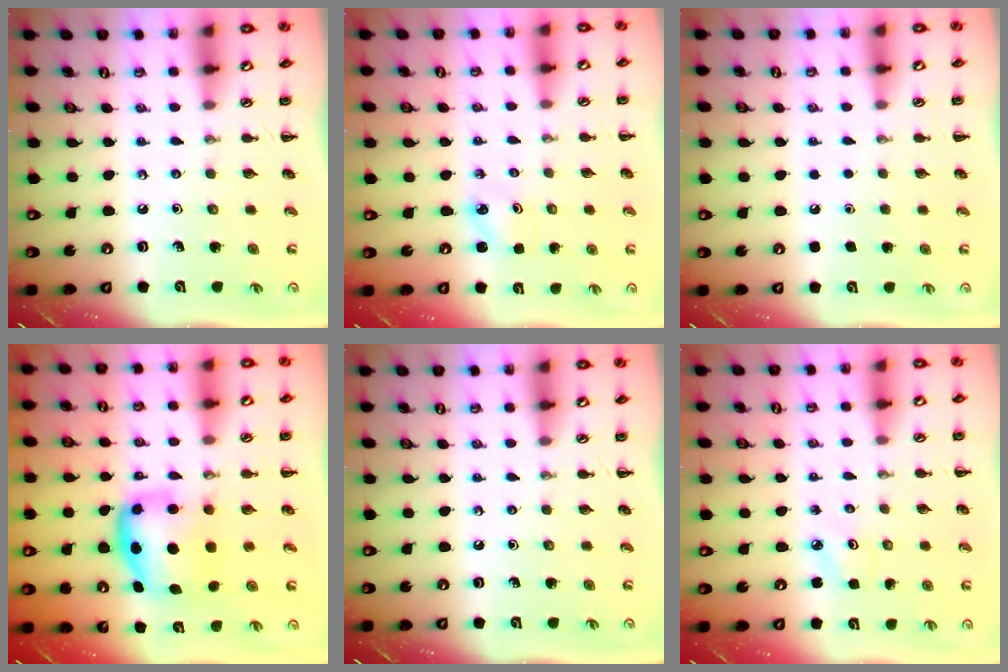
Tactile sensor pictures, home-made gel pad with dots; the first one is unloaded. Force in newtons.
{"total": 1.9, "press": 1.8, "slide": 0.5}
{"total": 1.7, "press": 1.7, "slide": 0.1}
{"total": 6.7, "press": 6.6, "slide": 1.1}
{"total": 0.0}
{"total": 2.3, "press": 2.2, "slide": 0.5}